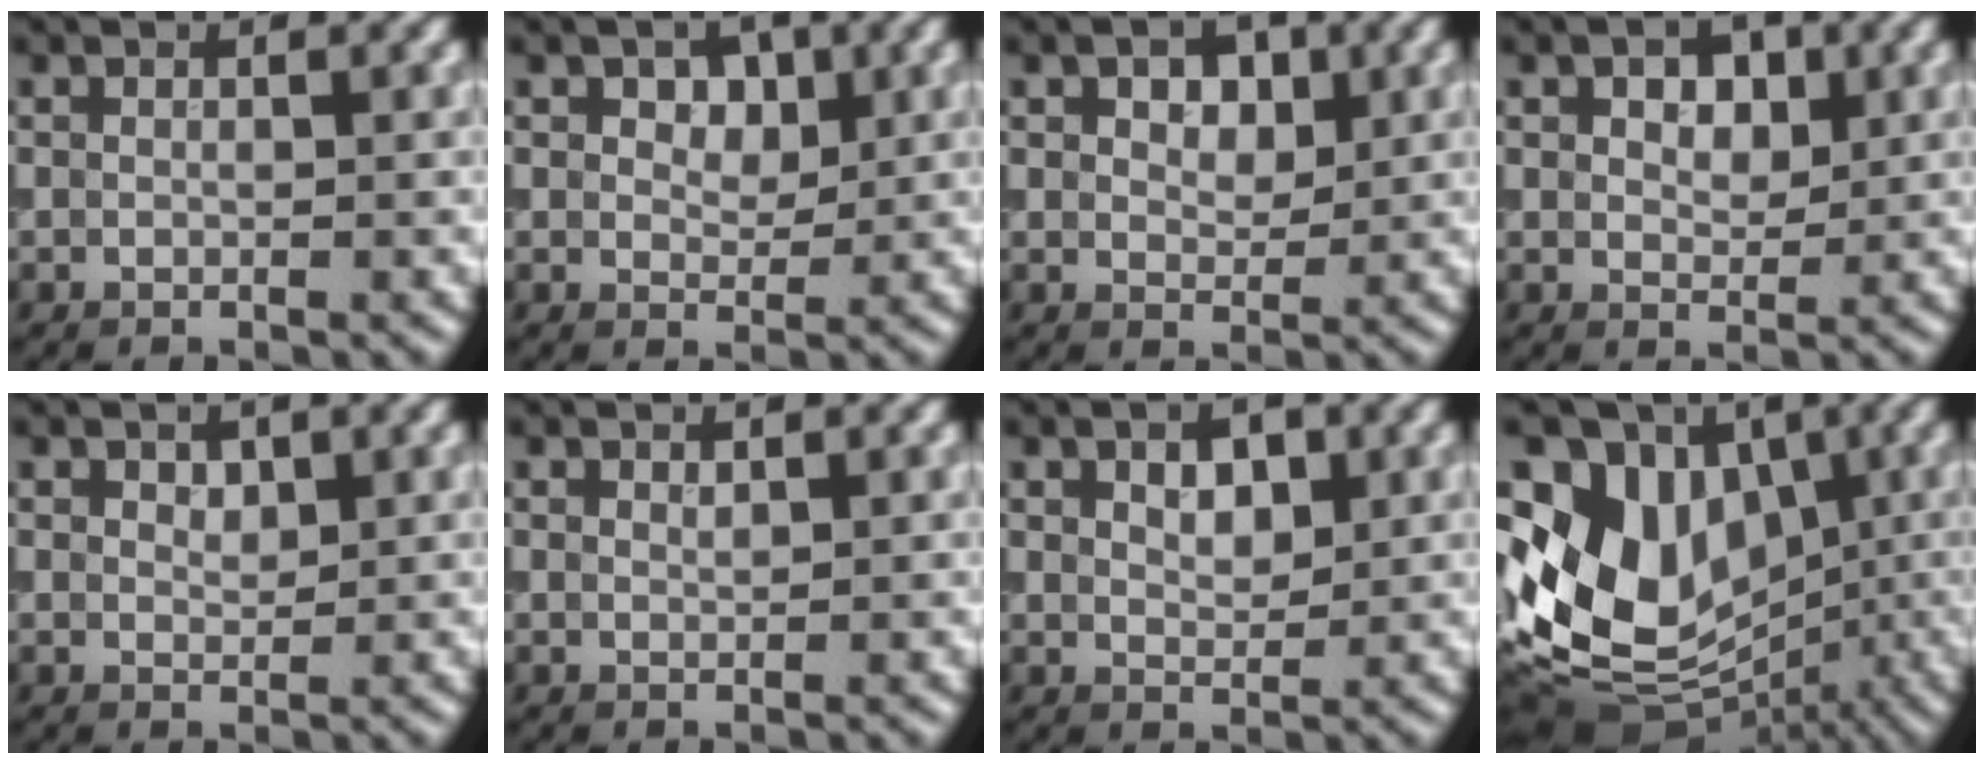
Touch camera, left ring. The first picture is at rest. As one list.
[{"total": 2.7, "force": [1.1, 1.8, 1.7], "torque": [-0.025, 0.003, 0.011]}, {"total": 3.7, "force": [1.6, 2.3, 2.5], "torque": [-0.032, 0.009, 0.016]}, {"total": 3.7, "force": [1.6, 2.2, 2.5], "torque": [-0.033, 0.008, 0.018]}, {"total": 1.1, "force": [0.7, 0.7, 0.6], "torque": [-0.008, -0.001, 0.013]}, {"total": 0.5, "force": [0.4, 0.2, 0.3], "torque": [-0.006, -0.001, 0.009]}, {"total": 2.7, "force": [1.1, 1.5, 2.0], "torque": [-0.030, 0.003, 0.019]}, {"total": 12.8, "force": [-0.6, 9.8, 8.1], "torque": [-0.154, 0.011, -0.026]}]